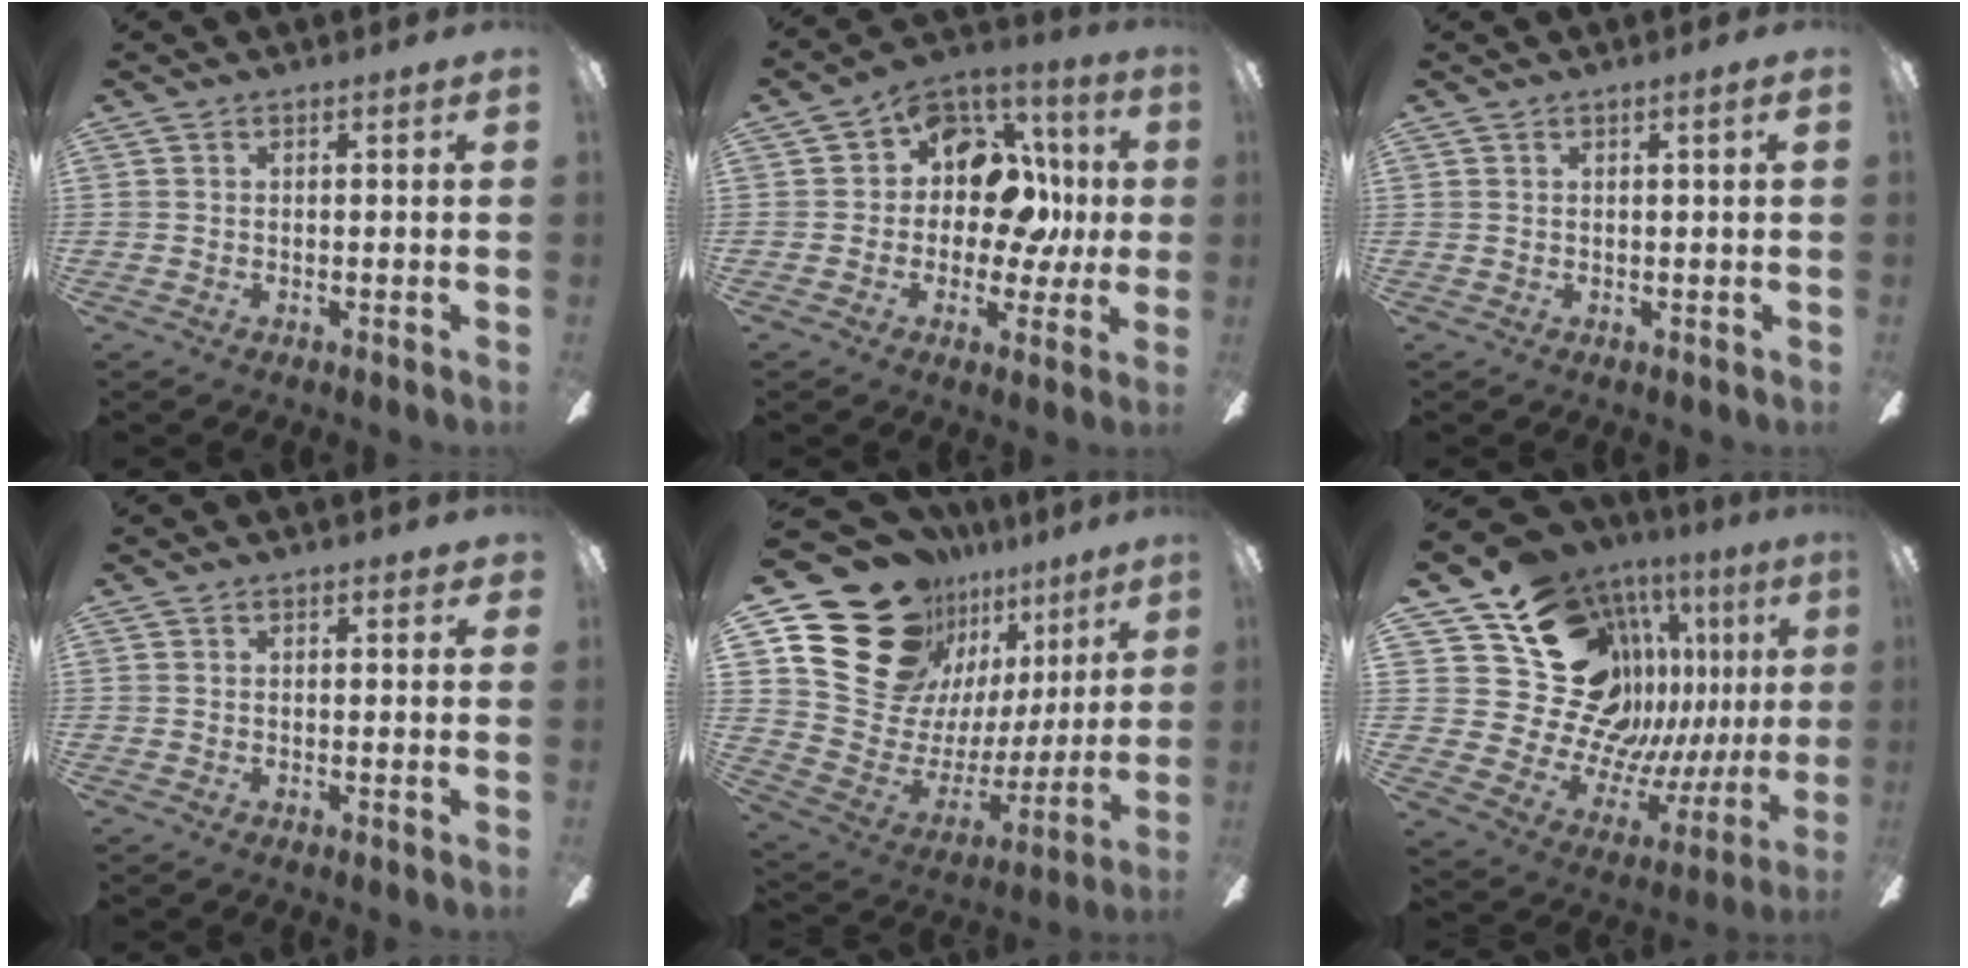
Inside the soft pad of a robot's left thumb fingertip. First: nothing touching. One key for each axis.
{"total": 15.3, "fx": 3.4, "fy": 11.2, "fz": 9.9, "tx": -0.131, "ty": -0.004, "tz": 0.069}
{"total": 1.2, "fx": 0.5, "fy": 0.0, "fz": 1.1, "tx": -0.022, "ty": 0.001, "tz": 0.008}
{"total": 0.9, "fx": 0.6, "fy": 0.4, "fz": 0.5, "tx": -0.003, "ty": -0.001, "tz": 0.008}
{"total": 22.4, "fx": 15.2, "fy": 14.3, "fz": 8.1, "tx": -0.138, "ty": -0.101, "tz": 0.302}
{"total": 23.3, "fx": 10.0, "fy": 16.5, "fz": 13.1, "tx": -0.245, "ty": -0.090, "tz": 0.220}